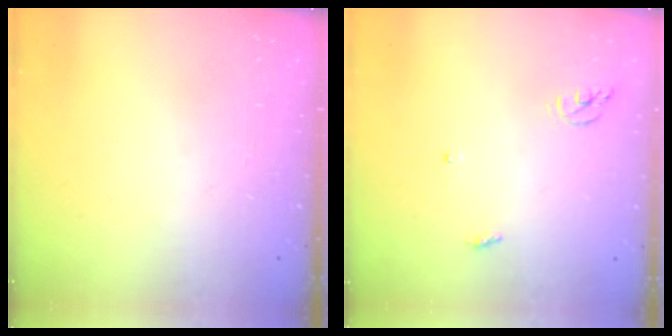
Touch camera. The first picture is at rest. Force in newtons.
{"total": 3.8, "press": 3.7, "slide": 0.2}